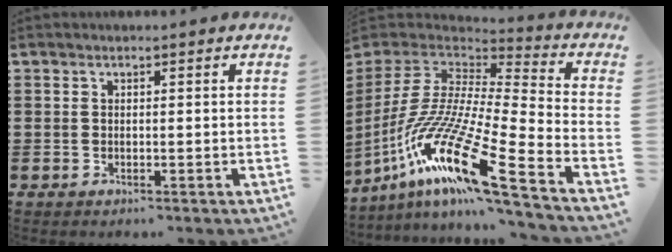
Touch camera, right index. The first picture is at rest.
{"total": 18.4, "force": [-11.0, 2.7, 14.6], "torque": [-0.316, -0.001, -0.213]}